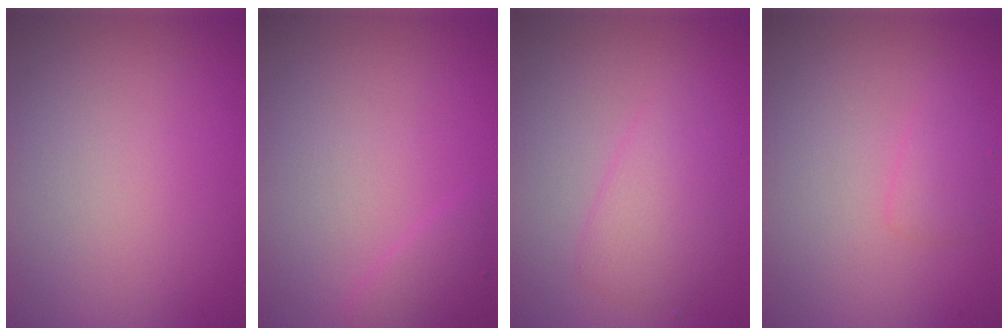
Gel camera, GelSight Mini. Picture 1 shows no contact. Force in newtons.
{"total": 1.4, "press": 1.4, "slide": 0.1}
{"total": 2.7, "press": 2.7, "slide": 0.0}
{"total": 1.2, "press": 1.2, "slide": 0.1}